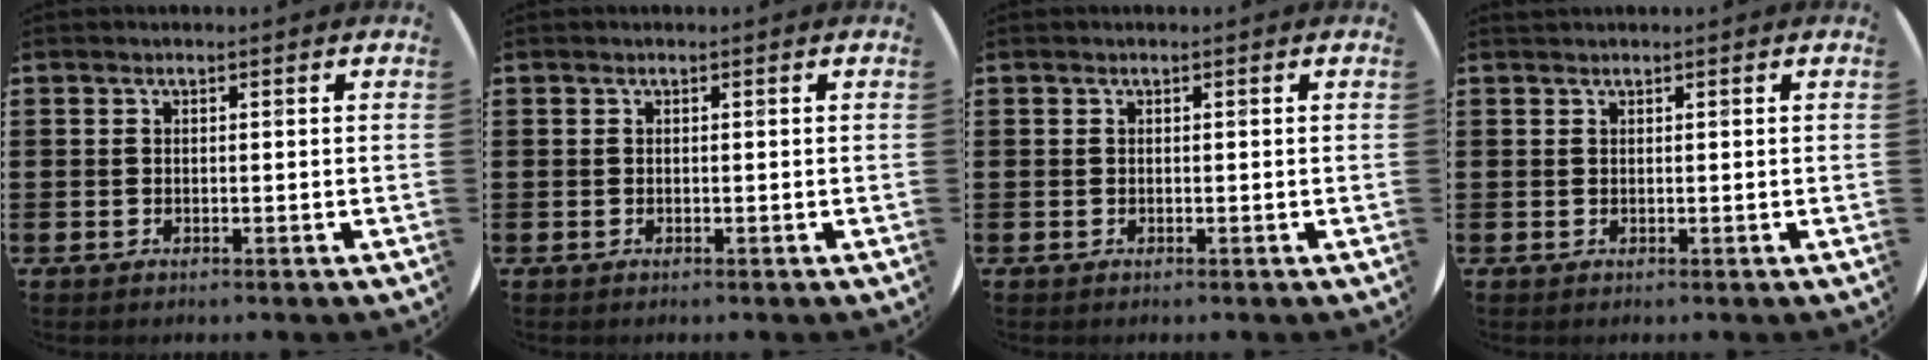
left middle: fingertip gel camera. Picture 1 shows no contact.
{"total": 0.0}
{"total": 0.0}
{"total": 0.0}